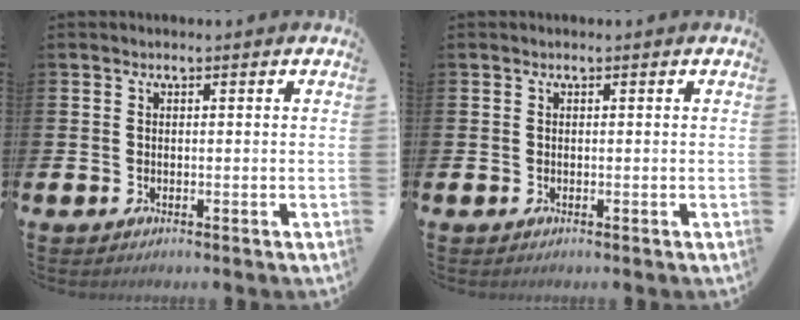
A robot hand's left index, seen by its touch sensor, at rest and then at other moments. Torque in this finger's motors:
{"motor_torque": [0.00, 0.00, 0.00, 0.00]}